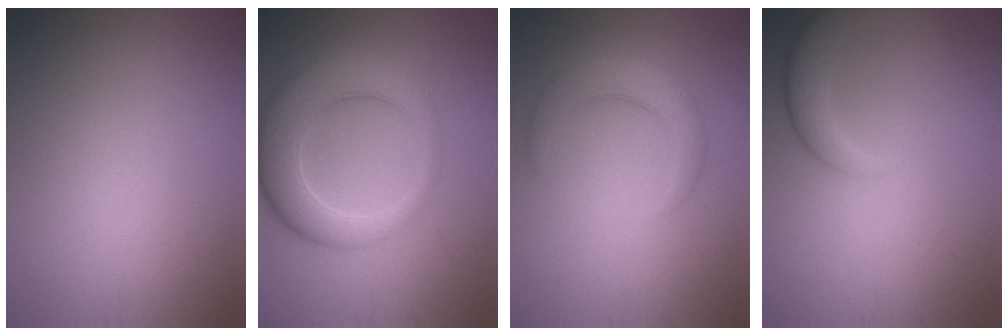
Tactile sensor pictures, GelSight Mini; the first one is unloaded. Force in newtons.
{"total": 7.1, "press": 7.1, "slide": 0.4}
{"total": 3.5, "press": 3.5, "slide": 0.1}
{"total": 4.1, "press": 4.1, "slide": 0.3}